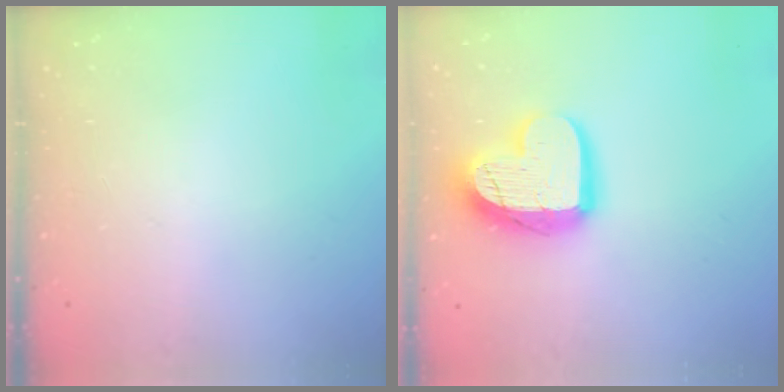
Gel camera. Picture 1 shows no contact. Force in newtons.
{"total": 17.3, "press": 17.3, "slide": 1.7}